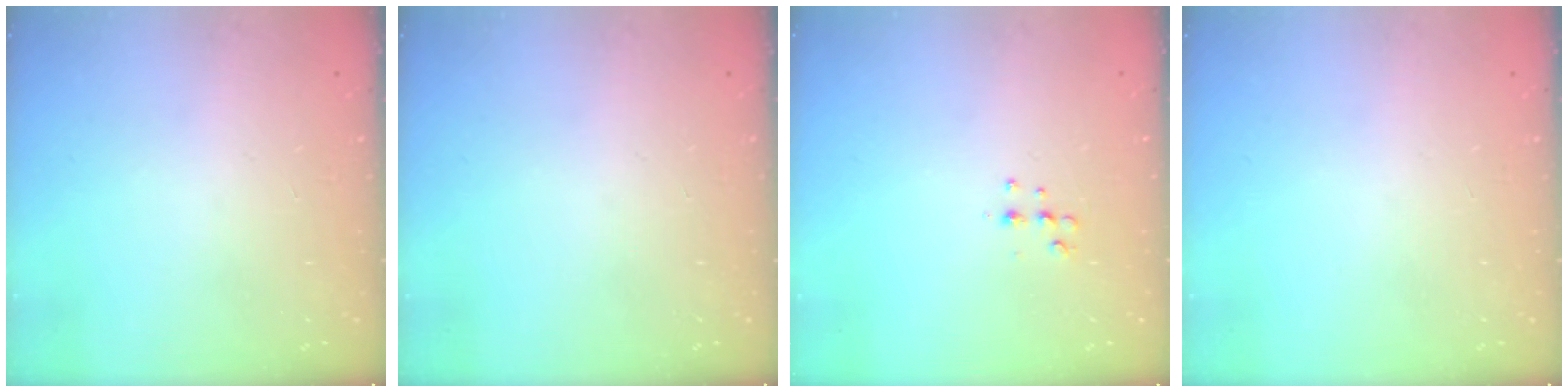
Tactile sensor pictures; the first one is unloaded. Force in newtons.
{"total": 0.0}
{"total": 5.3, "press": 5.2, "slide": 0.8}
{"total": 0.0}